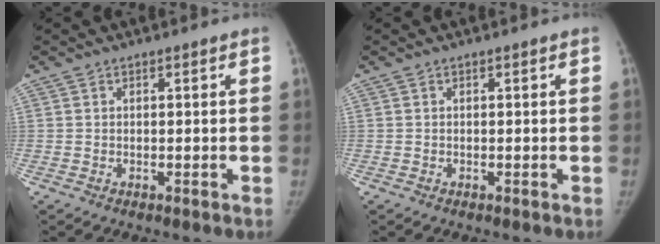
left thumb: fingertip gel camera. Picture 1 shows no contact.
{"total": 0.0}